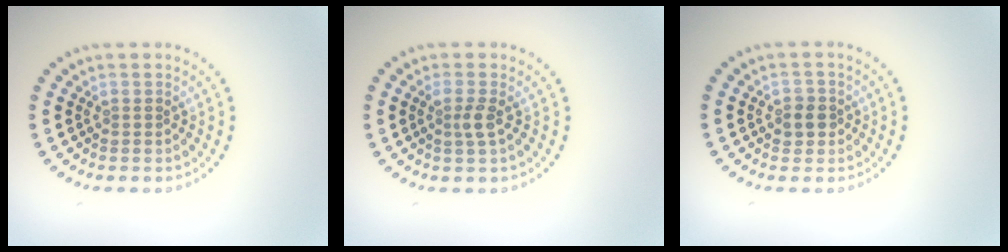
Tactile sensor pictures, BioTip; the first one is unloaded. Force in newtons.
{"total": 1.5, "press": 1.2, "slide": 1.0}
{"total": 1.8, "press": 1.7, "slide": 0.6}